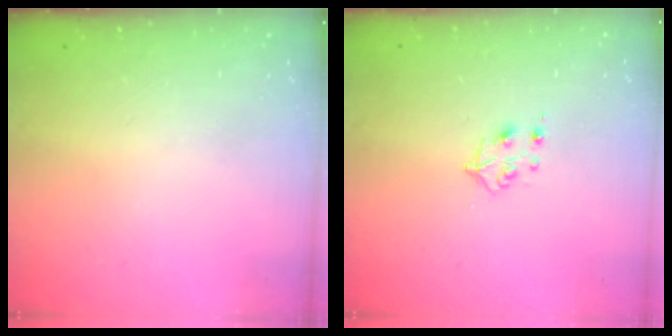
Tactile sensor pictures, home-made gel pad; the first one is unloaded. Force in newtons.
{"total": 4.4, "press": 4.4, "slide": 0.6}